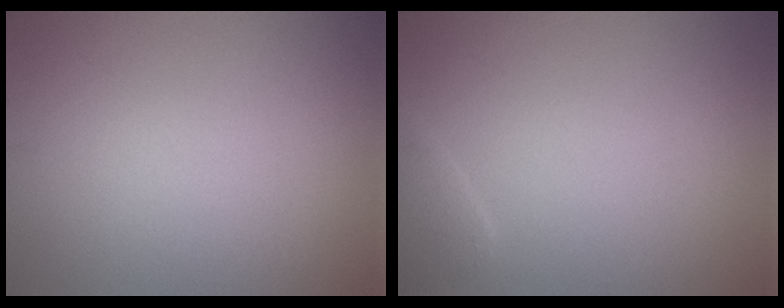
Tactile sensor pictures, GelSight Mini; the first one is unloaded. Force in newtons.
{"total": 1.6, "press": 1.6, "slide": 0.2}